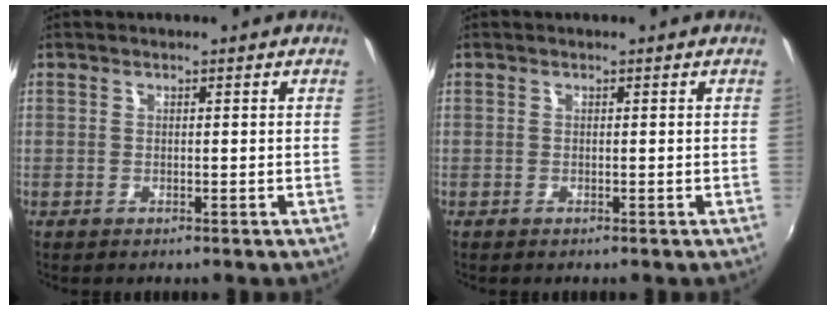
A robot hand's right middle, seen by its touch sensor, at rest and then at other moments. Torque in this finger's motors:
{"motor_torque": [-0.16, 0.22, -0.01, -0.01]}